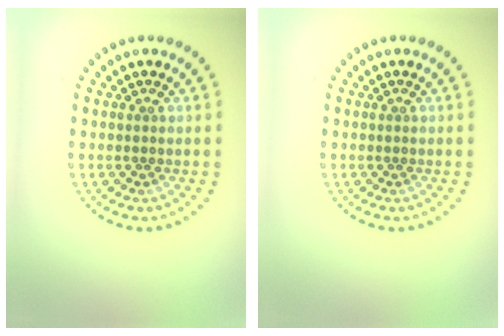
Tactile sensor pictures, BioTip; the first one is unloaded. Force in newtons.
{"total": 0.0}